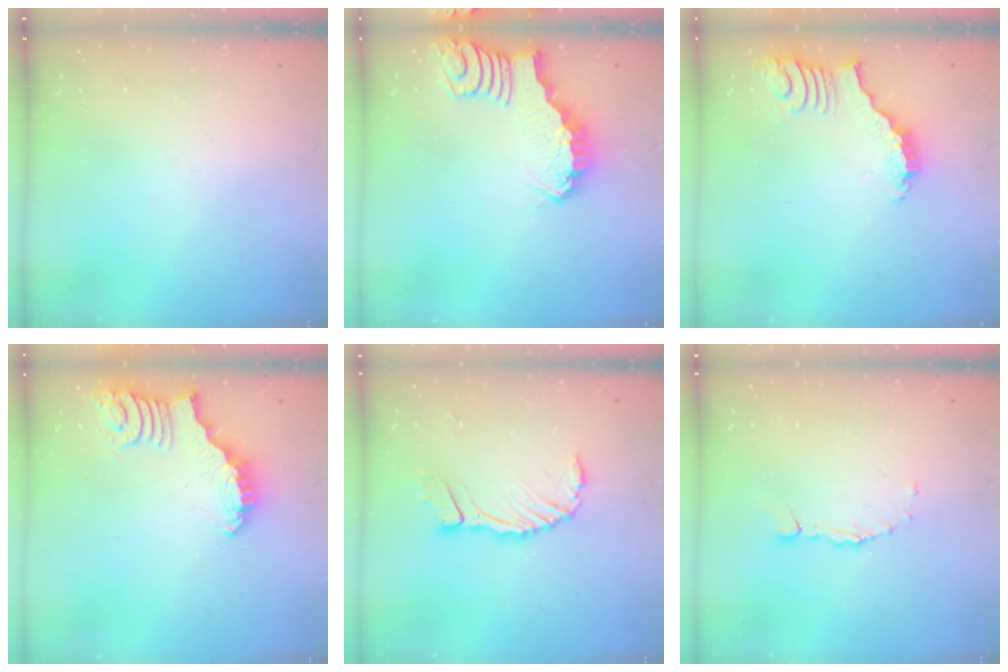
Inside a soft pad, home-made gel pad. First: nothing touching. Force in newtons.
{"total": 2.7, "press": 2.7, "slide": 0.4}
{"total": 3.7, "press": 3.6, "slide": 0.7}
{"total": 2.5, "press": 2.5, "slide": 0.5}
{"total": 8.7, "press": 8.6, "slide": 1.2}
{"total": 1.9, "press": 1.9, "slide": 0.2}